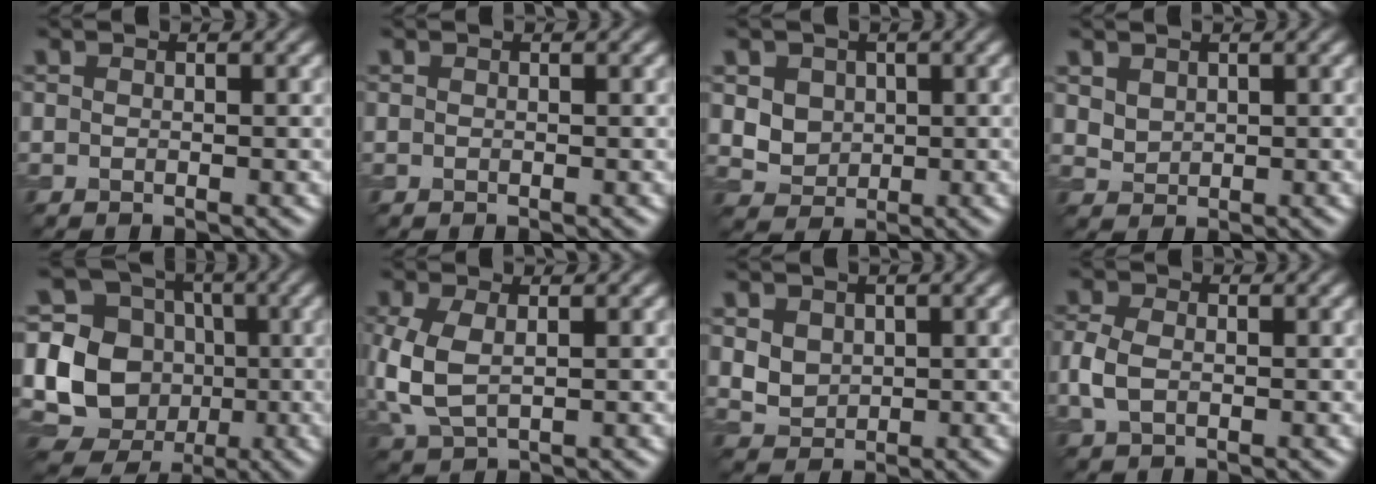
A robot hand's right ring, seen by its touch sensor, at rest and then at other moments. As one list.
[{"total": 0.0}, {"total": 3.6, "force": [1.0, 3.0, 1.7], "torque": [-0.042, 0.000, 0.033]}, {"total": 1.5, "force": [0.9, 1.1, 0.6], "torque": [-0.014, -0.003, 0.025]}, {"total": 13.4, "force": [-0.6, 12.5, 4.6], "torque": [-0.117, 0.022, -0.026]}, {"total": 4.9, "force": [0.1, 2.8, 4.0], "torque": [-0.112, -0.004, 0.007]}, {"total": 2.6, "force": [0.8, 2.1, 1.3], "torque": [-0.032, -0.005, 0.018]}, {"total": 2.7, "force": [-0.4, 1.9, 1.9], "torque": [-0.049, -0.001, -0.009]}]